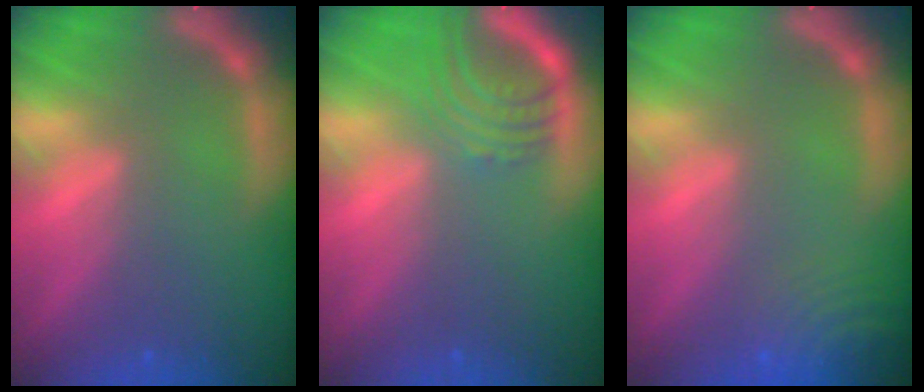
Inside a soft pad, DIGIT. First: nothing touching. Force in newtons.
{"total": 5.0}
{"total": 8.5}